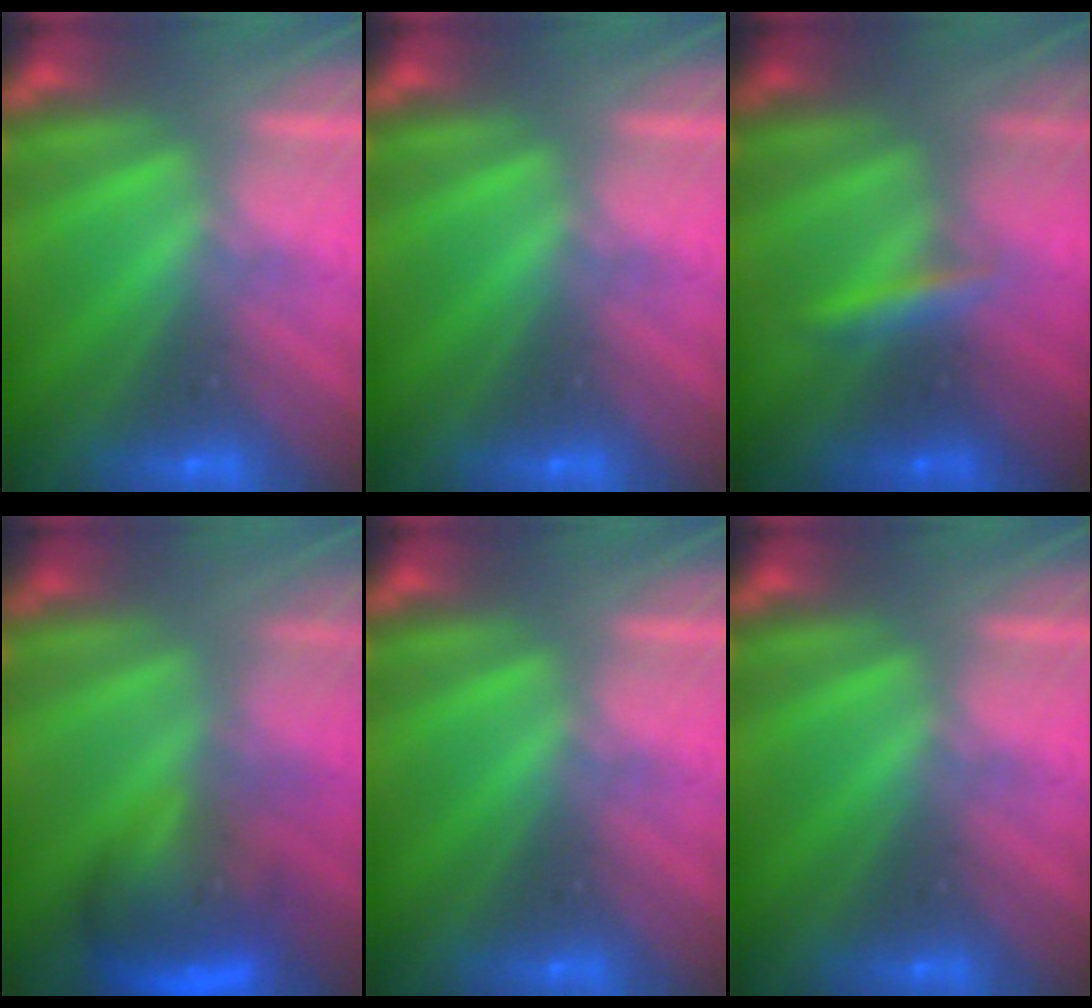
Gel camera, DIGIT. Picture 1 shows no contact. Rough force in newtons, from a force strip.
{"total": 0.0}
{"total": 2.4}
{"total": 6.0}
{"total": 0.0}
{"total": 0.0}